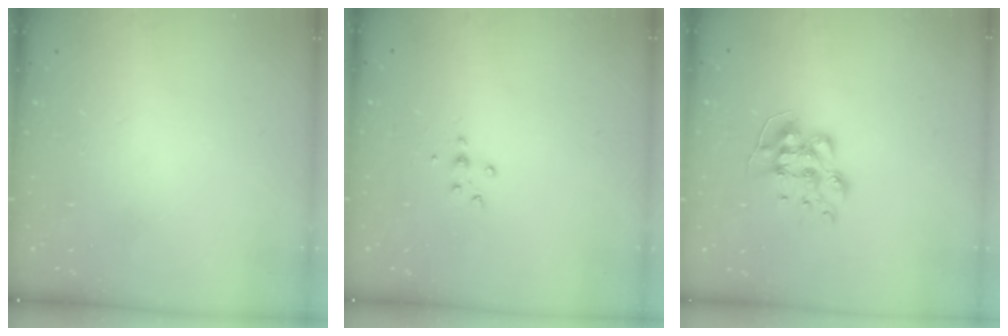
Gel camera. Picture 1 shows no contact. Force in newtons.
{"total": 4.2, "press": 4.2, "slide": 0.6}
{"total": 9.2, "press": 9.2, "slide": 0.2}